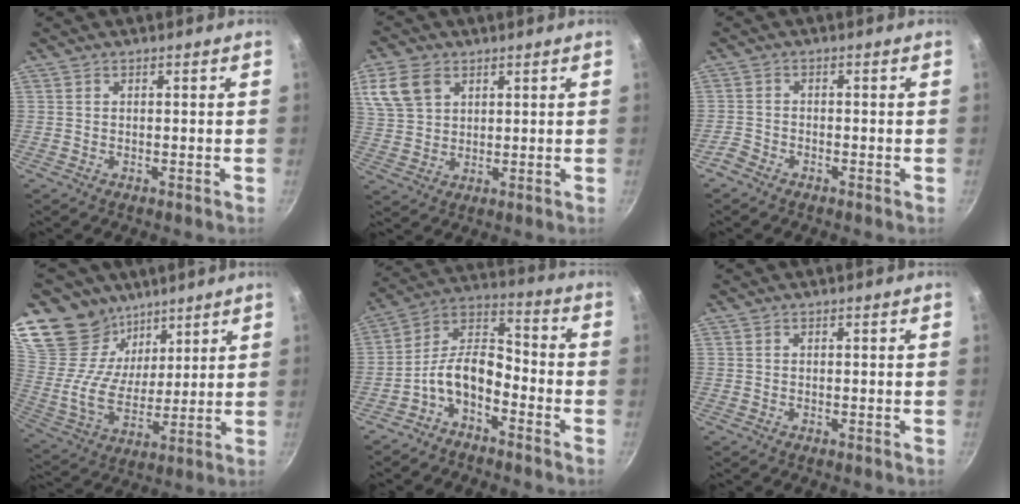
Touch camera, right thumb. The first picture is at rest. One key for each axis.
{"total": 7.9, "fx": 3.9, "fy": 5.4, "fz": 4.3, "tx": -0.075, "ty": -0.007, "tz": 0.082}
{"total": 2.4, "fx": -2.0, "fy": 1.1, "fz": 0.7, "tx": -0.025, "ty": 0.019, "tz": -0.042}
{"total": 21.3, "fx": 15.5, "fy": 13.0, "fz": 6.8, "tx": -0.129, "ty": -0.073, "tz": 0.292}
{"total": 9.1, "fx": -5.0, "fy": 4.5, "fz": 6.0, "tx": -0.112, "ty": 0.068, "tz": -0.106}
{"total": 0.0}